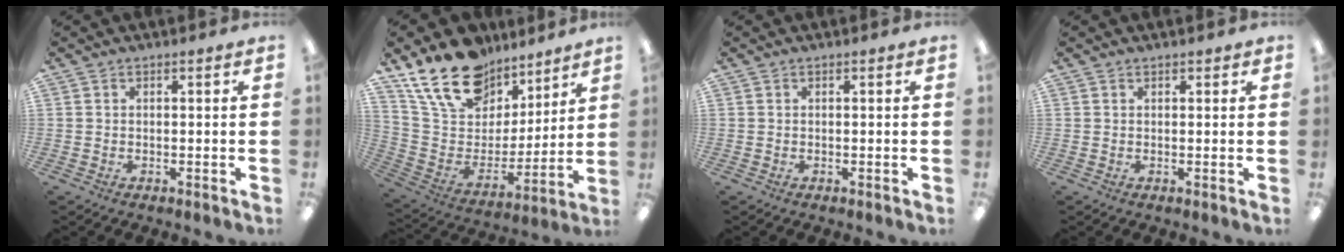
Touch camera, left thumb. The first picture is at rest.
{"total": 19.6, "force": [14.6, 10.8, 7.6], "torque": [-0.152, -0.090, 0.269]}
{"total": 0.0}
{"total": 0.8, "force": [0.5, 0.6, 0.1], "torque": [-0.003, 0.003, 0.008]}